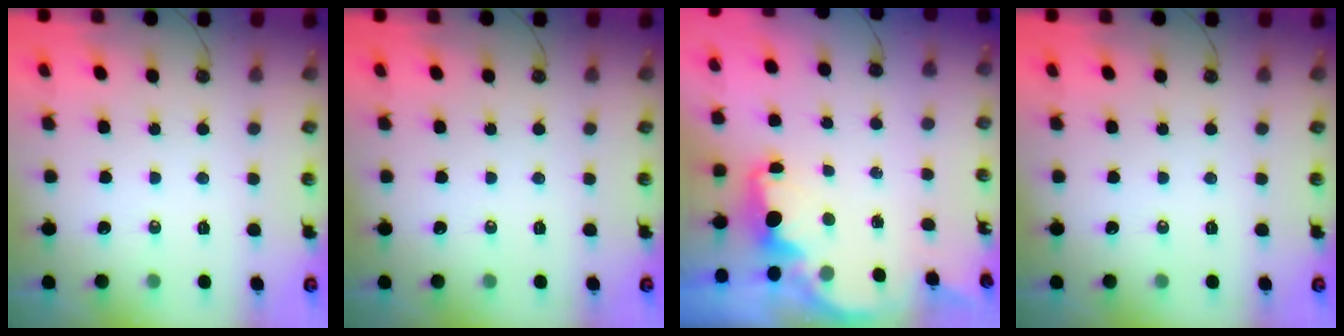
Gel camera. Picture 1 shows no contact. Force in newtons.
{"total": 0.0}
{"total": 2.2, "press": 2.1, "slide": 0.6}
{"total": 0.0}